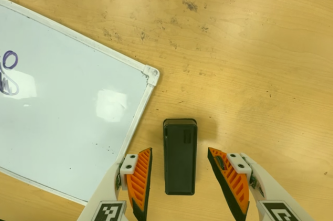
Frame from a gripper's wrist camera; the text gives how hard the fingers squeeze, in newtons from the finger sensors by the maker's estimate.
{"total": 0.0}